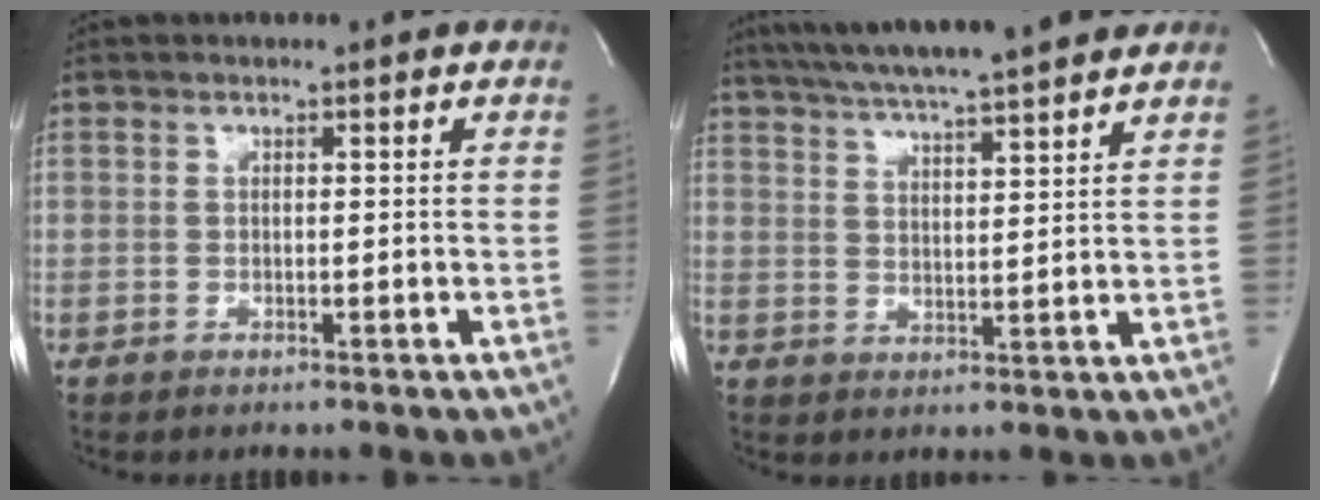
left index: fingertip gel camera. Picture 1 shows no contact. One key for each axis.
{"total": 16.7, "fx": 14.6, "fy": 0.2, "fz": 8.1, "tx": -0.143, "ty": 0.022, "tz": 0.213}